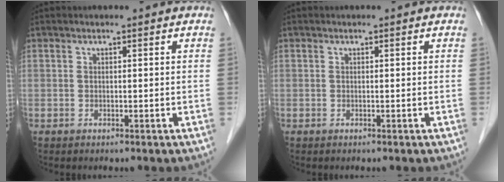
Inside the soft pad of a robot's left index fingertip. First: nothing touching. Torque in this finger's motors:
{"motor_torque": [0.04, 0.03, -0.01, 0.00]}